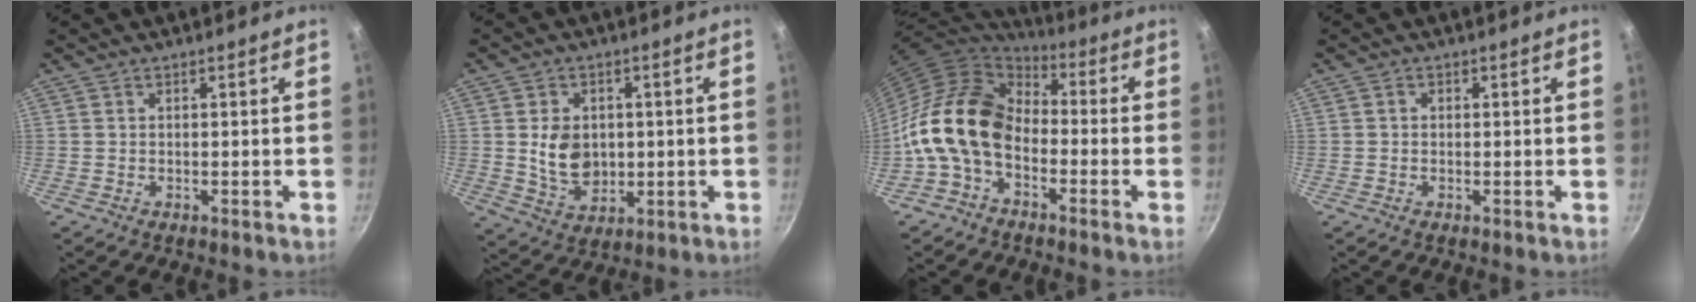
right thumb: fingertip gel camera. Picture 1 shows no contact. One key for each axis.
{"total": 9.0, "fx": 0.6, "fy": 6.8, "fz": 5.7, "tx": -0.082, "ty": -0.013, "tz": 0.020}
{"total": 15.7, "fx": -3.6, "fy": 10.8, "fz": 10.8, "tx": -0.179, "ty": 0.049, "tz": -0.094}
{"total": 0.7, "fx": 0.0, "fy": 0.7, "fz": 0.3, "tx": -0.004, "ty": 0.004, "tz": -0.001}